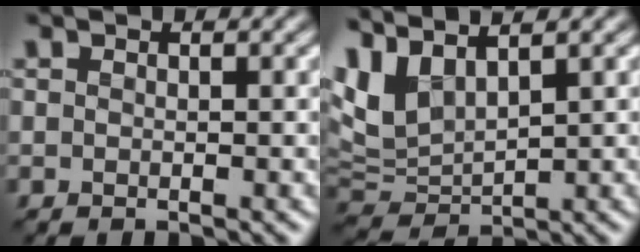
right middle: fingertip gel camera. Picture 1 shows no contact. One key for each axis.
{"total": 5.6, "fx": 2.7, "fy": 2.7, "fz": 4.2, "tx": -0.106, "ty": 0.003, "tz": 0.051}